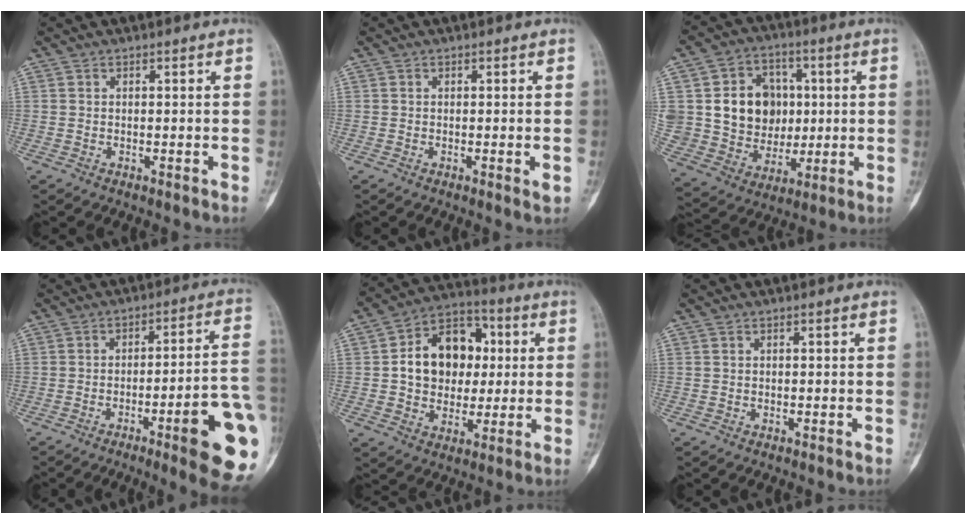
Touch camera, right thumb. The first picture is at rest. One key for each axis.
{"total": 1.5, "fx": -0.3, "fy": 0.2, "fz": 1.4, "tx": -0.017, "ty": -0.005, "tz": -0.003}
{"total": 17.9, "fx": 2.7, "fy": 14.9, "fz": 9.5, "tx": -0.123, "ty": 0.012, "tz": 0.069}
{"total": 17.9, "fx": -6.2, "fy": 2.3, "fz": 16.7, "tx": -0.162, "ty": 0.022, "tz": -0.079}
{"total": 15.7, "fx": 1.7, "fy": 12.0, "fz": 10.0, "tx": -0.114, "ty": 0.019, "tz": 0.026}
{"total": 0.0}